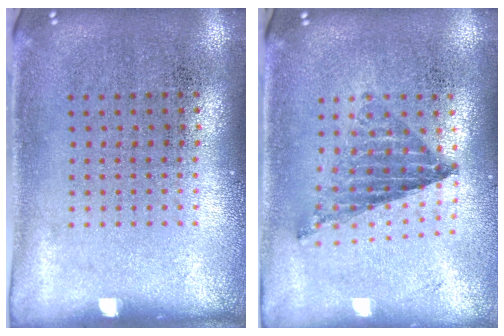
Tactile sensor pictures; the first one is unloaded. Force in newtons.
{"total": 0.8, "press": 0.8, "slide": 0.1}